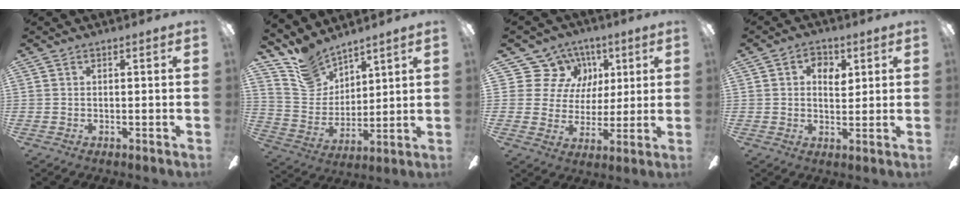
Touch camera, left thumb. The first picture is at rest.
{"total": 11.4, "force": [10.0, 5.3, 1.5], "torque": [-0.065, -0.069, 0.199]}
{"total": 13.6, "force": [5.0, 12.2, 3.3], "torque": [-0.060, -0.016, 0.103]}
{"total": 5.0, "force": [2.0, 3.5, 3.0], "torque": [-0.025, -0.004, 0.026]}